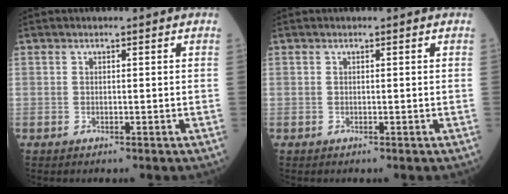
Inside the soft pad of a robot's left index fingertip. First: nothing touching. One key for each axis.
{"total": 0.0}